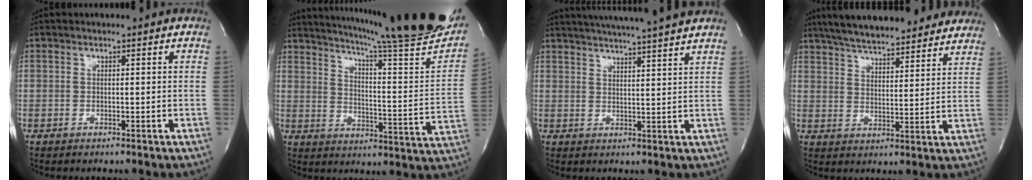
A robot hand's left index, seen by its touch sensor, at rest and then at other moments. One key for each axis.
{"total": 30.0, "fx": 25.4, "fy": 0.9, "fz": 15.8, "tx": -0.236, "ty": -0.091, "tz": 0.323}
{"total": 15.7, "fx": 14.1, "fy": -0.8, "fz": 7.0, "tx": -0.122, "ty": 0.001, "tz": 0.188}
{"total": 22.4, "fx": 19.7, "fy": 4.6, "fz": 9.8, "tx": -0.160, "ty": 0.025, "tz": 0.264}